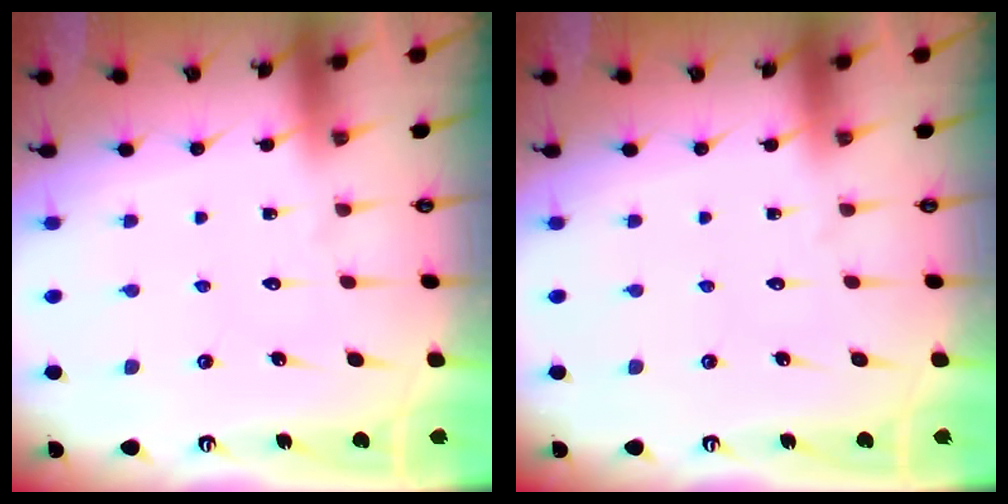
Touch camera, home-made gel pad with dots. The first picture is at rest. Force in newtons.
{"total": 0.0}